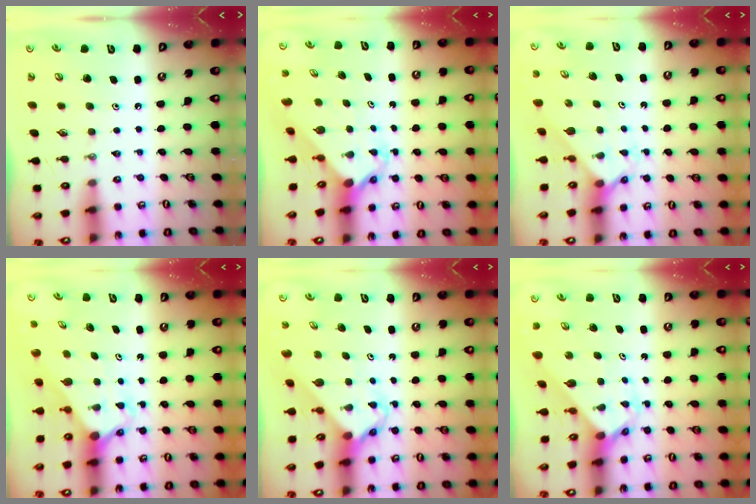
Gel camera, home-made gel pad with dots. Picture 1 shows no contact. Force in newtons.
{"total": 2.3, "press": 2.3, "slide": 0.2}
{"total": 2.1, "press": 2.1, "slide": 0.2}
{"total": 2.7, "press": 2.7, "slide": 0.1}
{"total": 2.7, "press": 2.7, "slide": 0.3}
{"total": 2.6, "press": 2.6, "slide": 0.2}